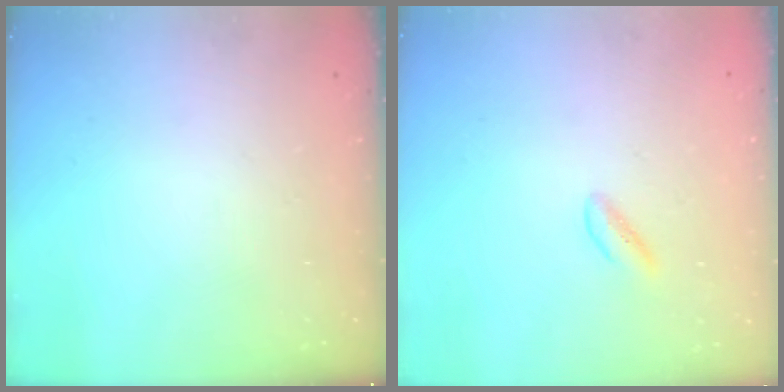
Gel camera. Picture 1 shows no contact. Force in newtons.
{"total": 0.0}